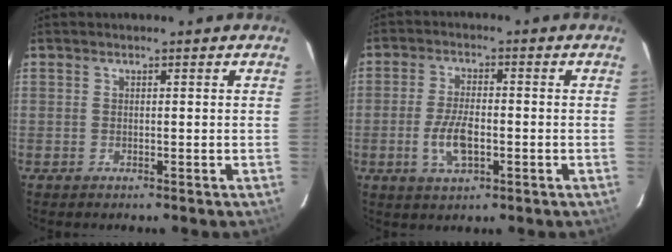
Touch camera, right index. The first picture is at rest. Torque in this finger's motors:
{"motor_torque": [1.13, -0.16, 0.61, 0.11]}